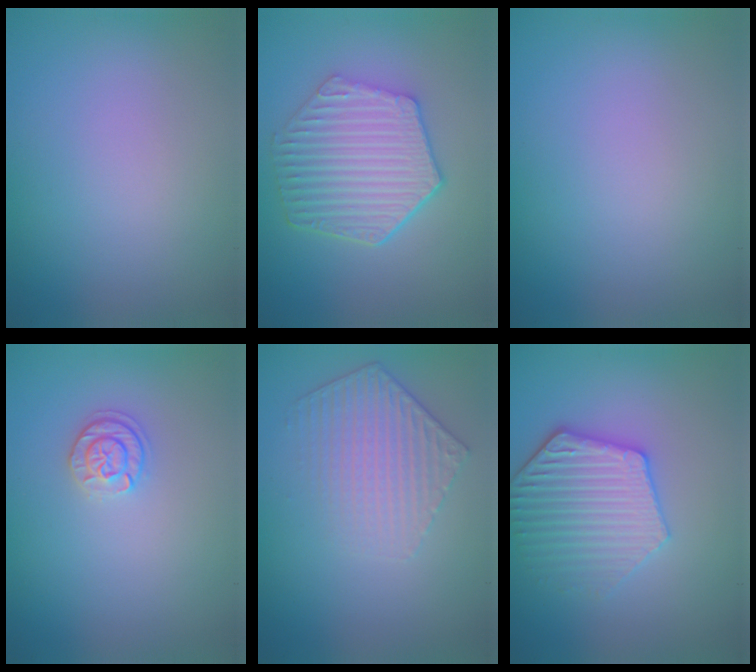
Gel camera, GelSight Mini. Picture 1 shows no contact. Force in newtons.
{"total": 6.2, "press": 4.8, "slide": 3.9}
{"total": 0.0}
{"total": 1.8, "press": 1.7, "slide": 0.4}
{"total": 3.3, "press": 3.1, "slide": 1.4}
{"total": 4.2, "press": 3.9, "slide": 1.6}